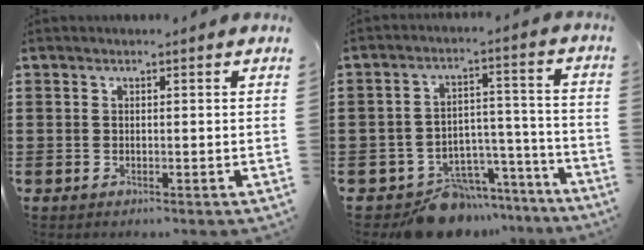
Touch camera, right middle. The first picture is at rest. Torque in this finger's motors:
{"motor_torque": [0.86, -0.73, 0.28, 0.08]}